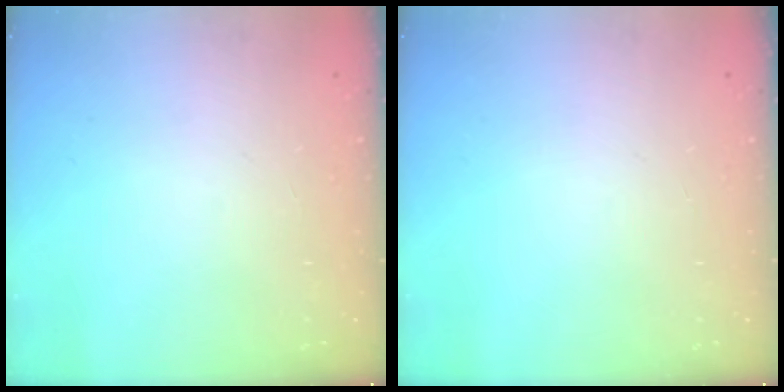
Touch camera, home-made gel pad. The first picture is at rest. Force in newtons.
{"total": 0.0}